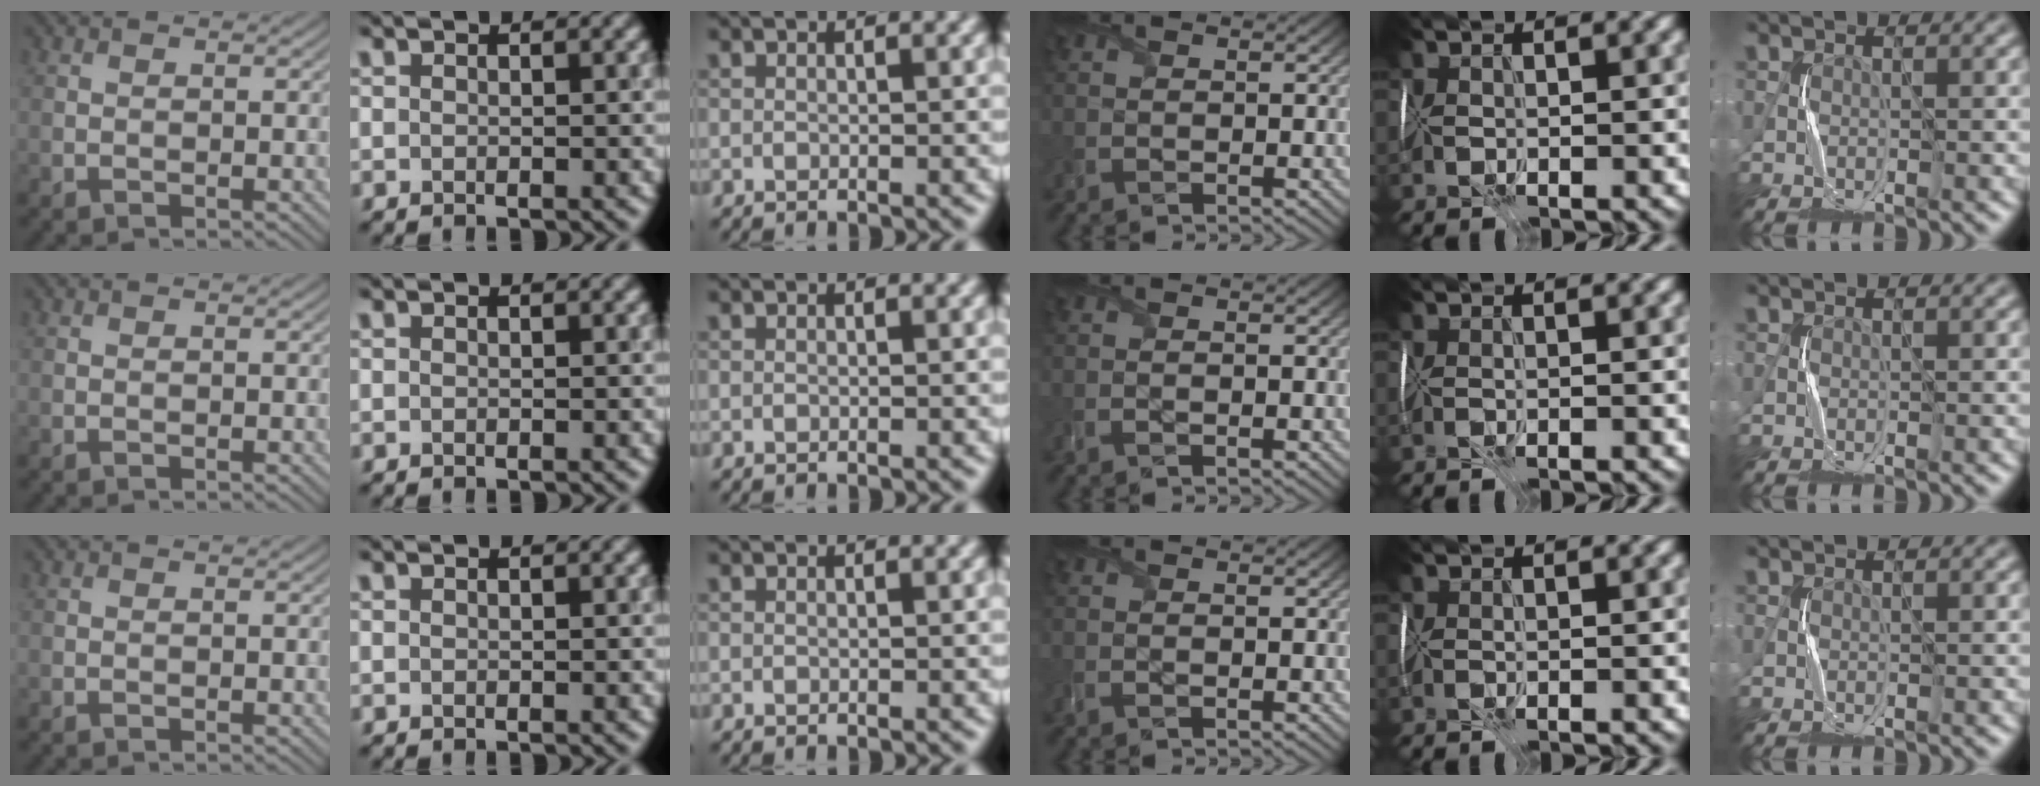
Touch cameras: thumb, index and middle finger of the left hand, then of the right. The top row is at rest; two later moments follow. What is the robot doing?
{"motion": "wrap", "object": "plastic wrap"}